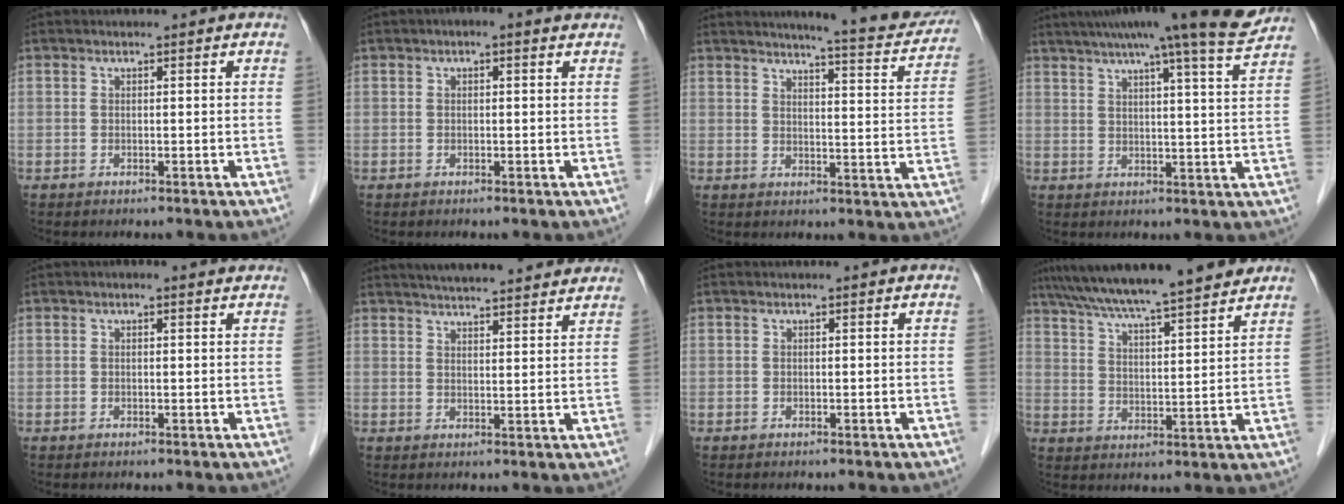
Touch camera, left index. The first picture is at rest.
{"total": 1.7, "force": [0.9, 0.6, 1.3], "torque": [-0.025, 0.016, 0.008]}
{"total": 13.6, "force": [12.6, 0.7, 5.1], "torque": [-0.061, -0.033, 0.138]}
{"total": 16.9, "force": [14.3, -0.9, 8.9], "torque": [-0.142, -0.007, 0.183]}
{"total": 1.1, "force": [0.6, 0.5, 0.7], "torque": [-0.017, 0.011, 0.005]}
{"total": 15.7, "force": [14.2, 2.0, 6.4], "torque": [-0.093, 0.032, 0.189]}
{"total": 0.0}
{"total": 17.3, "force": [15.0, 0.6, 8.7], "torque": [-0.143, 0.025, 0.225]}